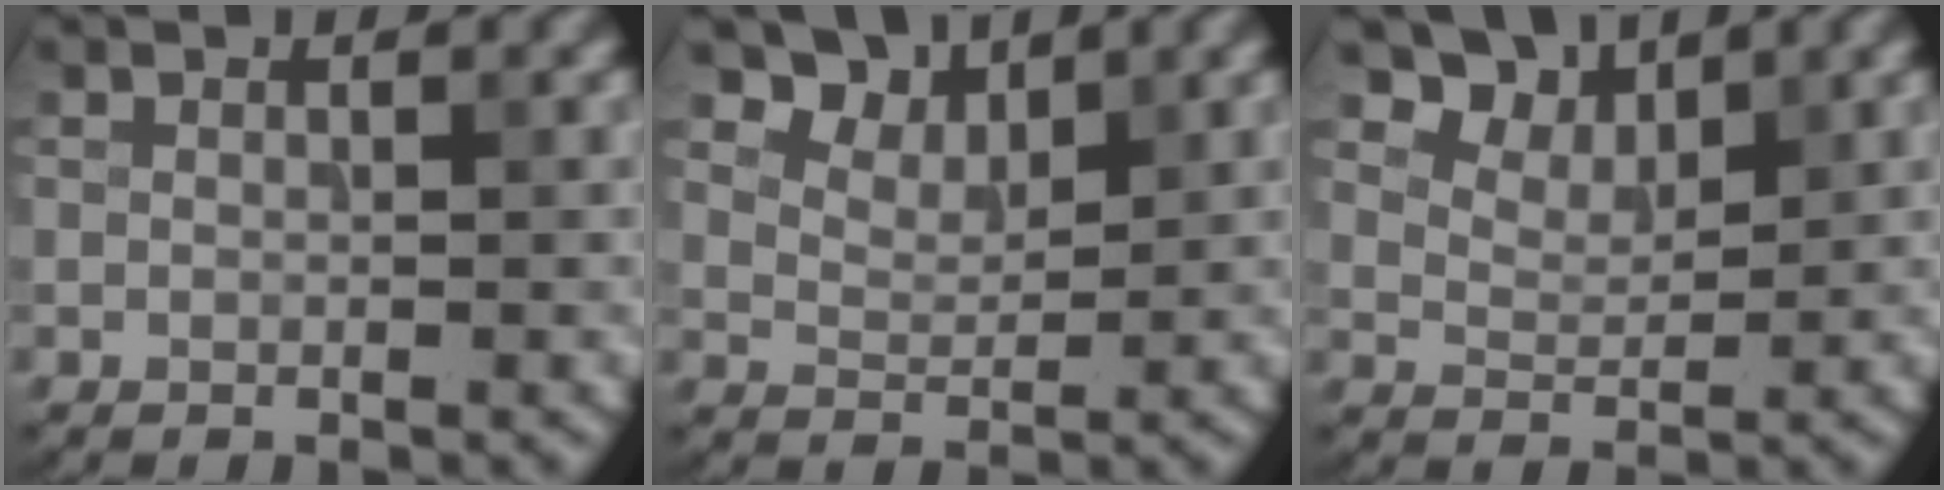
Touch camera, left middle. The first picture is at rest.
{"total": 3.5, "force": [2.8, 1.6, 1.2], "torque": [-0.030, -0.001, 0.053]}
{"total": 4.0, "force": [3.1, 2.0, 1.5], "torque": [-0.037, -0.001, 0.059]}